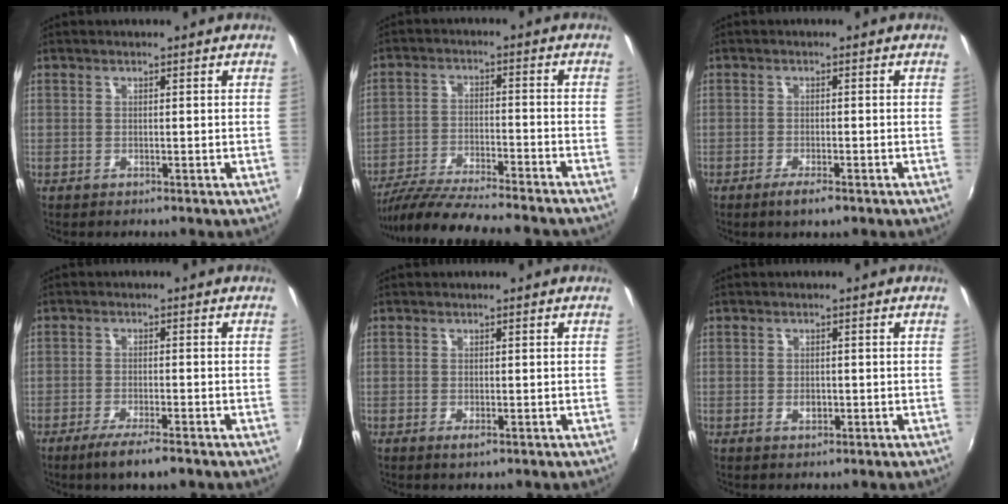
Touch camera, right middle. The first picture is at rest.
{"total": 17.9, "force": [-15.8, 1.0, 8.4], "torque": [-0.164, -0.032, -0.250]}
{"total": 3.3, "force": [-2.1, 0.6, 2.4], "torque": [-0.056, -0.008, -0.039]}
{"total": 5.8, "force": [-4.1, 0.5, 4.1], "torque": [-0.091, -0.017, -0.071]}
{"total": 1.1, "force": [-0.3, 0.1, 1.1], "torque": [-0.020, -0.004, -0.004]}
{"total": 1.4, "force": [-0.3, 1.0, 1.0], "torque": [-0.016, 0.001, -0.005]}